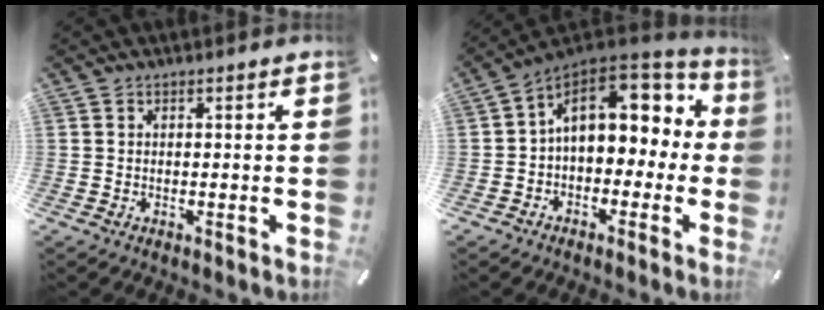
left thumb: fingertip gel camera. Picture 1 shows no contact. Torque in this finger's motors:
{"motor_torque": [1.33, 1.44, 1.34, 0.87, 0.21]}